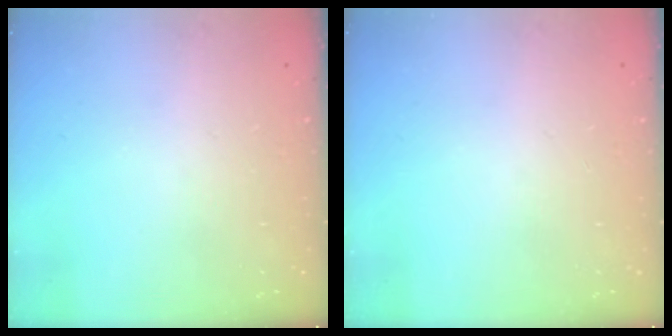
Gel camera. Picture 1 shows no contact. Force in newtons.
{"total": 0.0}